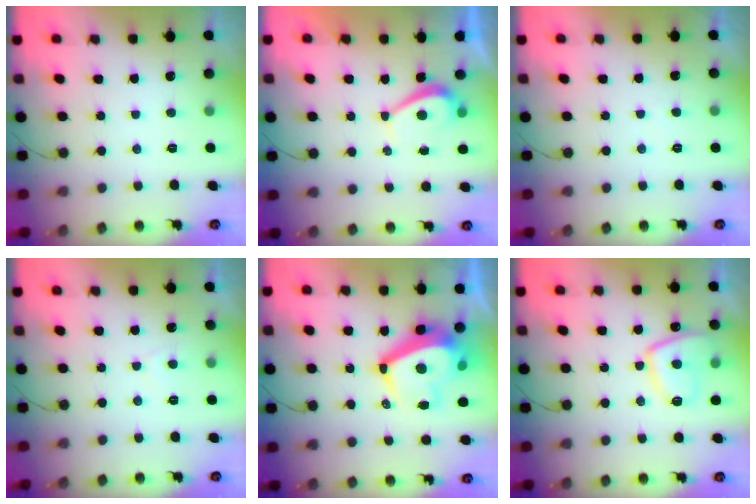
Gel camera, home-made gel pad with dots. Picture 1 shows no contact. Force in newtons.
{"total": 2.7, "press": 2.7, "slide": 0.6}
{"total": 1.1, "press": 1.0, "slide": 0.5}
{"total": 0.8, "press": 0.6, "slide": 0.5}
{"total": 13.0, "press": 12.7, "slide": 2.8}
{"total": 10.6, "press": 10.5, "slide": 1.2}